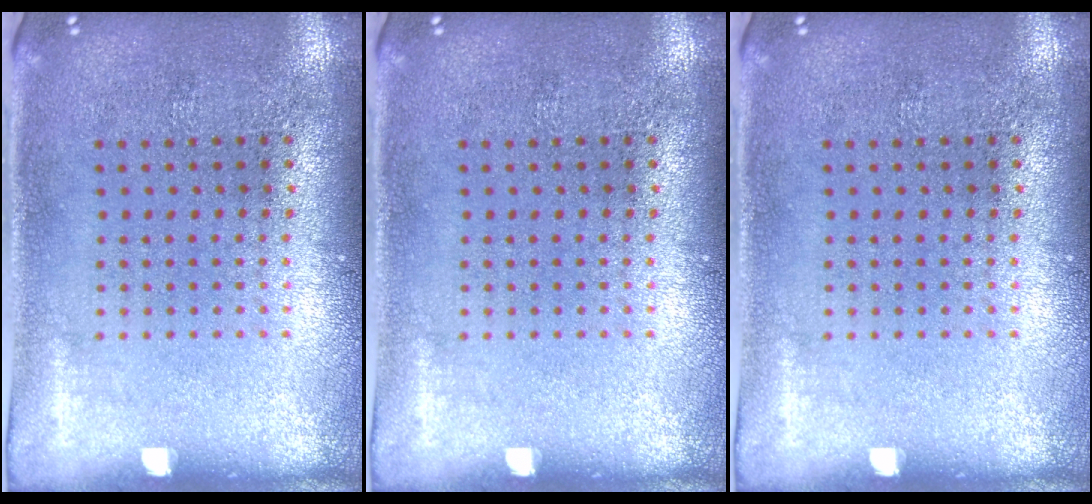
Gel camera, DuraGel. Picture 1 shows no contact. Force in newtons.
{"total": 0.0}
{"total": 0.0}